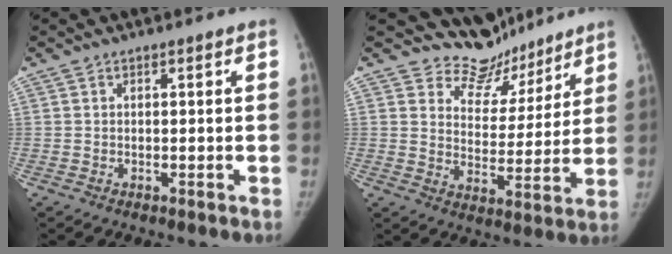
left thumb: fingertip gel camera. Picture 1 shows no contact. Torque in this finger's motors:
{"motor_torque": [-0.02, -0.14, -0.29, -0.48, -0.04]}